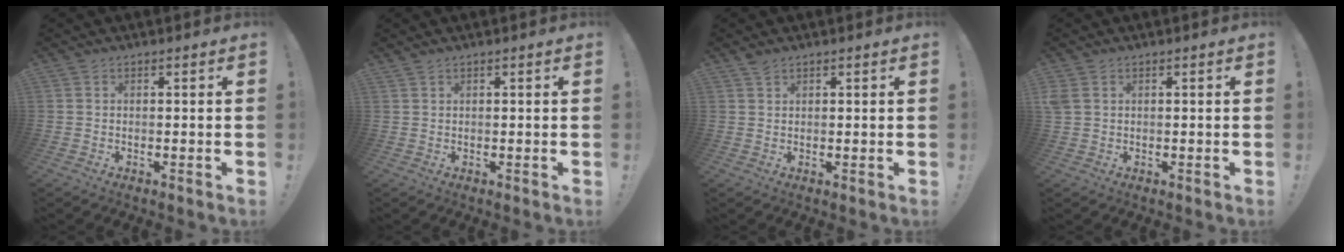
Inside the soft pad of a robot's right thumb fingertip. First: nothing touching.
{"total": 0.7, "force": [0.7, 0.2, 0.2], "torque": [-0.006, 0.001, 0.014]}
{"total": 1.9, "force": [1.5, 0.8, 0.8], "torque": [-0.011, -0.006, 0.027]}
{"total": 2.2, "force": [0.6, 1.1, 1.8], "torque": [-0.033, 0.003, 0.014]}